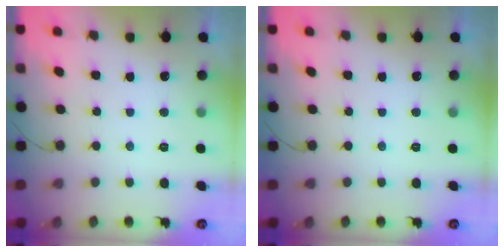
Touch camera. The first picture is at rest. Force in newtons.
{"total": 0.0}